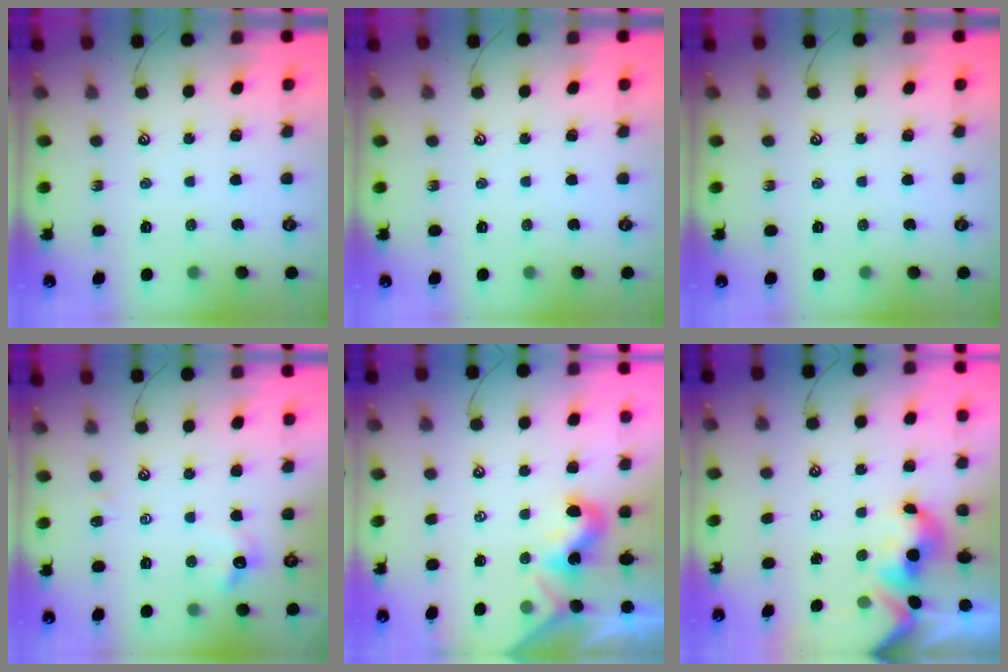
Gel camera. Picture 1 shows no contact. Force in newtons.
{"total": 0.0}
{"total": 0.0}
{"total": 2.7, "press": 2.7, "slide": 0.5}
{"total": 1.8, "press": 1.8, "slide": 0.4}
{"total": 1.2, "press": 1.2, "slide": 0.1}